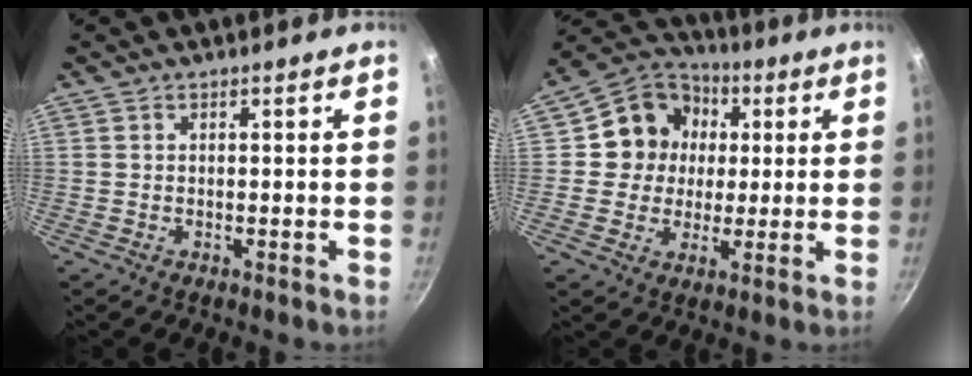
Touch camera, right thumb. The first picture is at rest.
{"total": 12.4, "force": [2.4, 11.2, 4.8], "torque": [-0.049, 0.014, 0.022]}